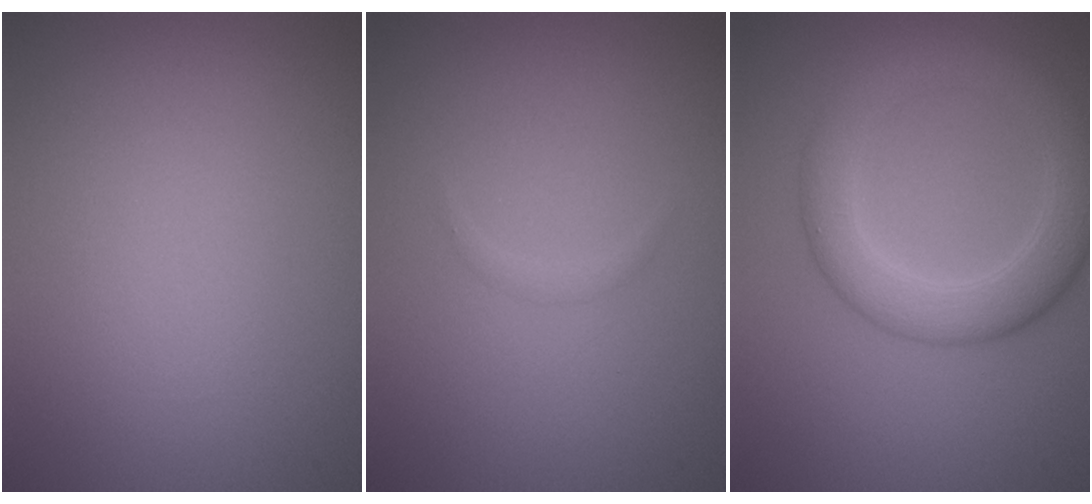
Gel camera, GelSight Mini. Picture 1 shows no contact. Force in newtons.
{"total": 0.6, "press": 0.6, "slide": 0.1}
{"total": 5.2, "press": 5.2, "slide": 0.1}